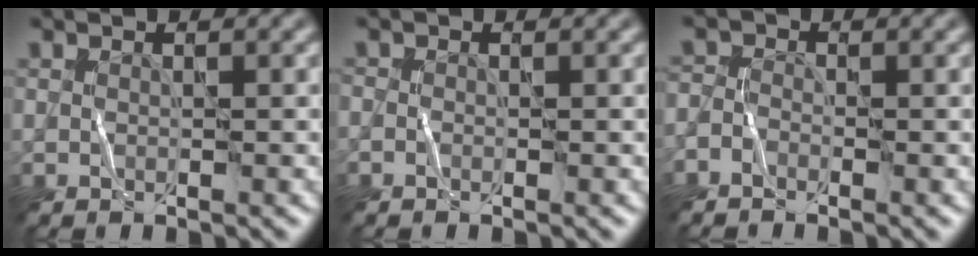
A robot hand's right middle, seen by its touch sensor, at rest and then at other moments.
{"total": 0.6, "force": [-0.4, 0.4, 0.2], "torque": [-0.006, -0.002, -0.008]}
{"total": 1.6, "force": [-1.3, 0.8, 0.6], "torque": [-0.012, 0.001, -0.030]}